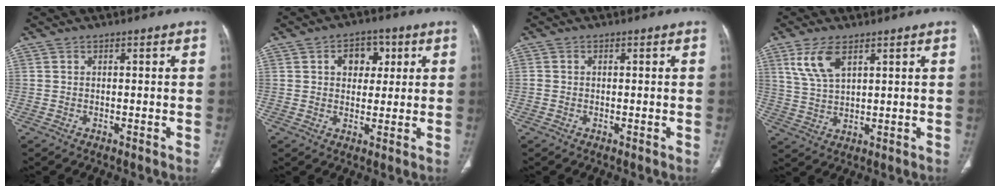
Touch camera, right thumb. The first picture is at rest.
{"total": 6.8, "force": [2.2, 5.0, 4.0], "torque": [-0.021, -0.003, 0.026]}
{"total": 0.7, "force": [0.0, 0.6, 0.3], "torque": [-0.003, 0.002, 0.000]}
{"total": 7.3, "force": [3.8, 3.3, 5.3], "torque": [-0.107, -0.010, 0.084]}